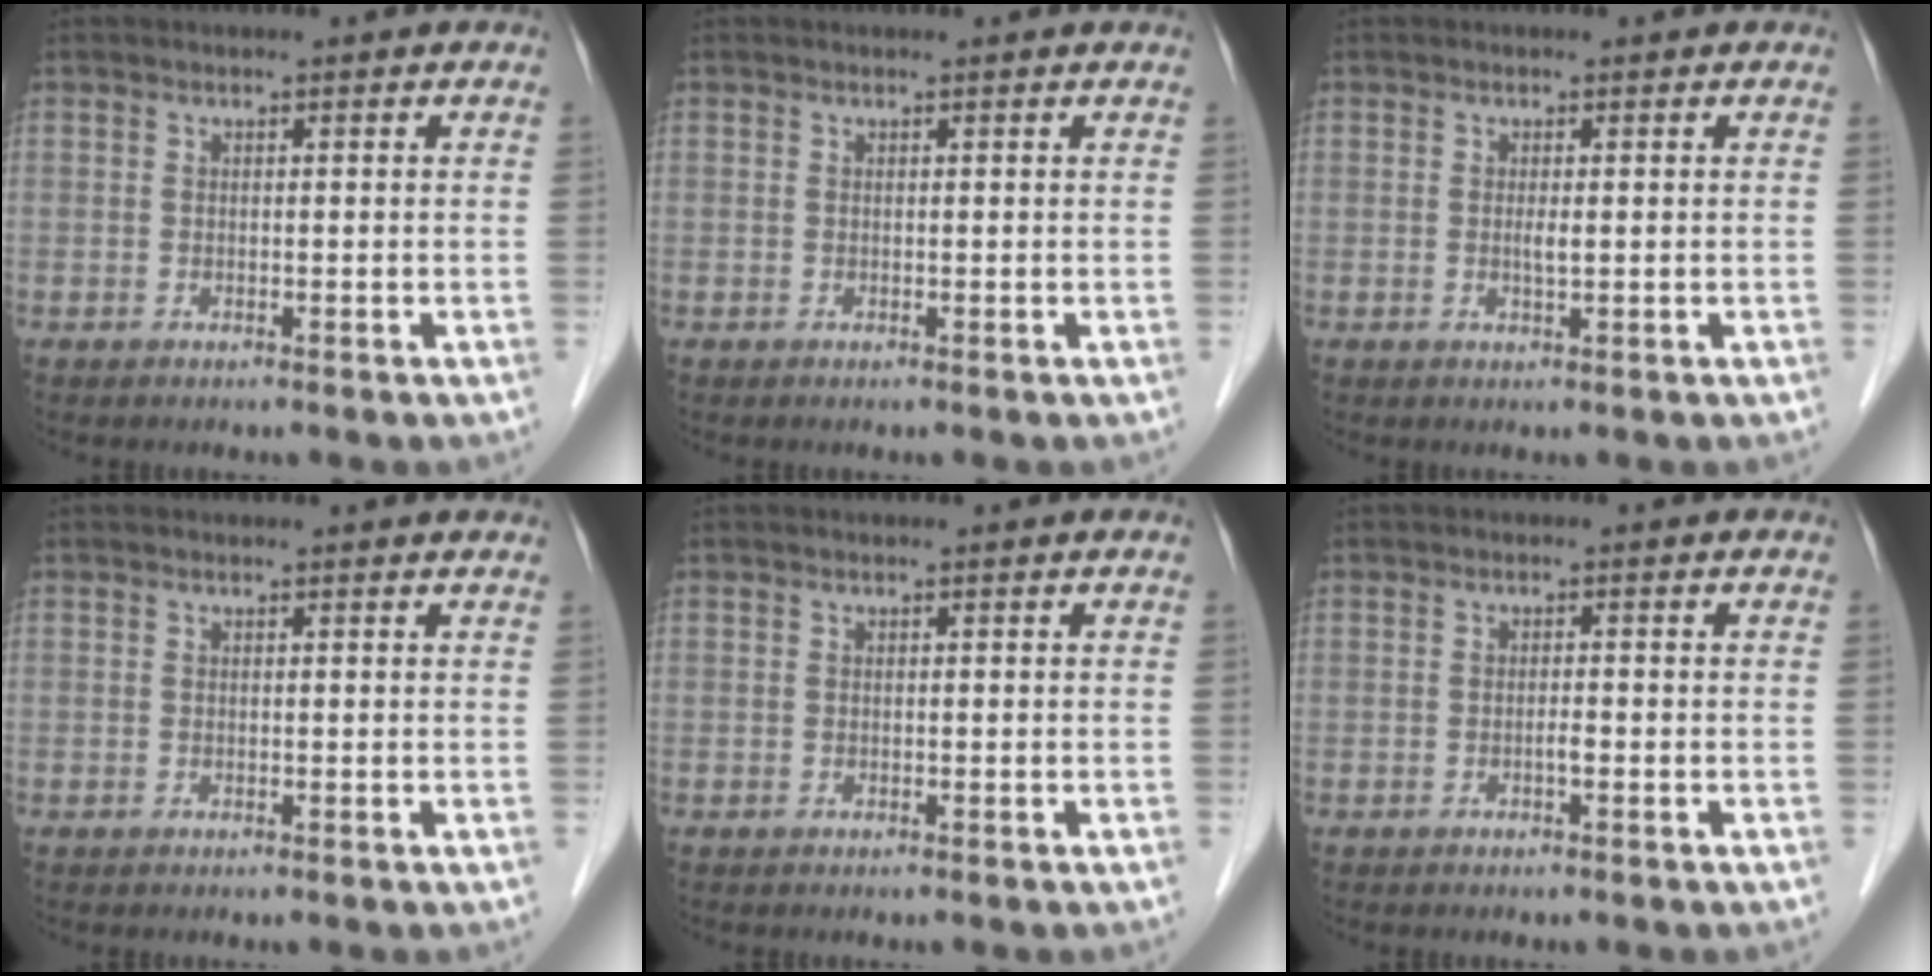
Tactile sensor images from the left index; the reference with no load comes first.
{"total": 0.7, "force": [0.6, 0.1, 0.1], "torque": [-0.006, 0.004, 0.006]}
{"total": 1.1, "force": [0.1, 0.1, 1.1], "torque": [-0.024, -0.002, 0.002]}
{"total": 1.6, "force": [1.6, 0.2, 0.2], "torque": [-0.015, 0.007, 0.012]}
{"total": 0.0}
{"total": 0.8, "force": [-0.4, 0.1, 0.7], "torque": [-0.014, 0.001, -0.007]}